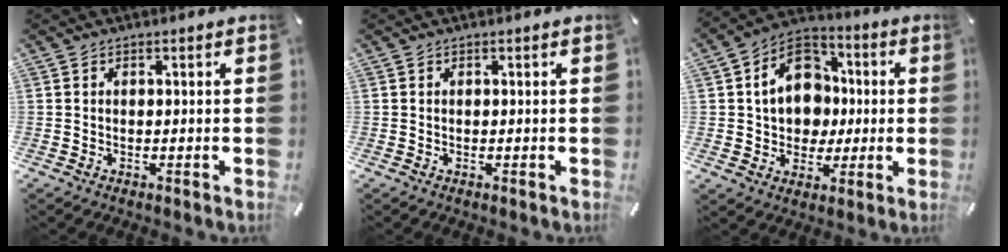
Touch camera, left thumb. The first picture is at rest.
{"total": 0.0}
{"total": 13.6, "force": [0.5, 11.8, 6.9], "torque": [-0.118, 0.015, 0.014]}